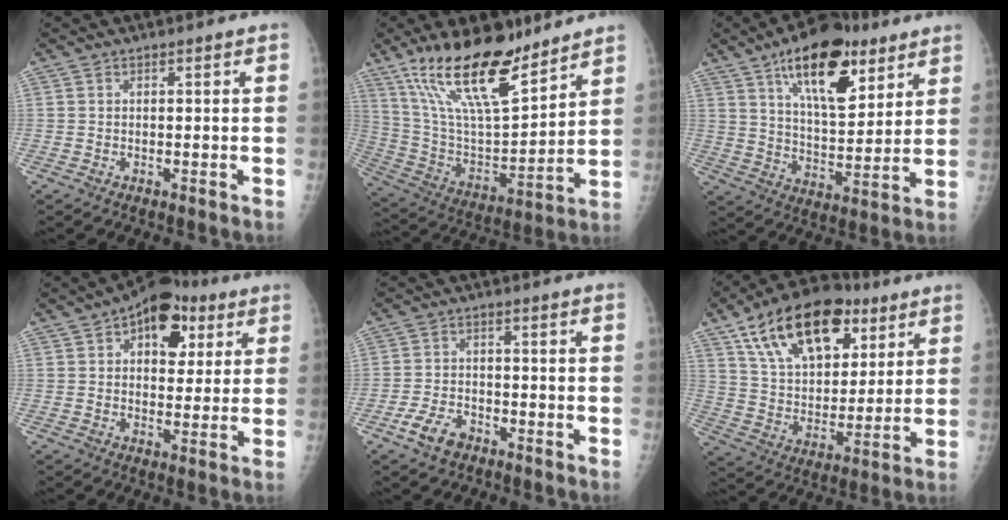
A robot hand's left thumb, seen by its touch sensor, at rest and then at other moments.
{"total": 21.2, "force": [14.9, 6.9, 13.3], "torque": [-0.209, -0.075, 0.276]}
{"total": 21.4, "force": [11.5, 9.2, 15.6], "torque": [-0.222, -0.044, 0.196]}
{"total": 12.3, "force": [5.3, 7.6, 8.1], "torque": [-0.069, 0.001, 0.071]}
{"total": 5.5, "force": [-3.4, 3.2, 2.9], "torque": [-0.055, 0.018, -0.061]}
{"total": 23.2, "force": [11.9, 13.2, 14.9], "torque": [-0.216, -0.020, 0.201]}